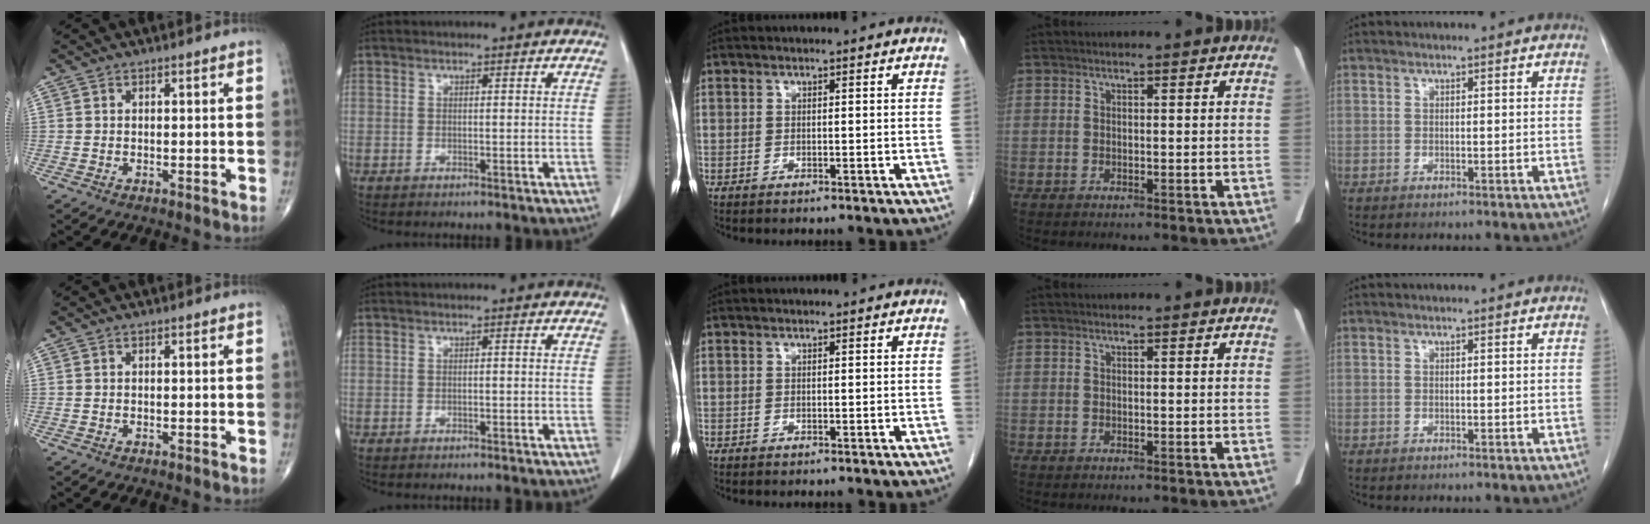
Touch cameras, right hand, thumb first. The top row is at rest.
{"index": {"total": 0.6, "force": [-0.3, 0.1, 0.5], "torque": [-0.009, 0.000, -0.004]}}